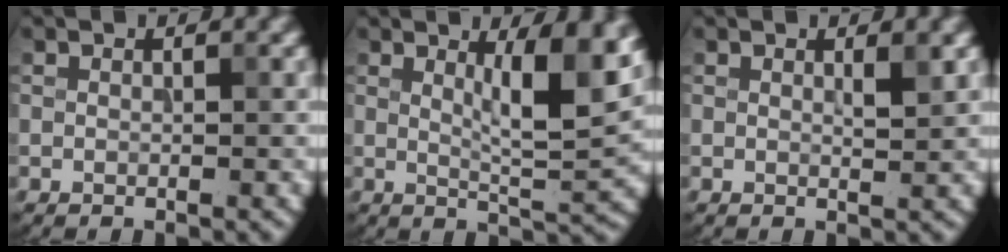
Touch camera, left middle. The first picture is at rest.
{"total": 6.4, "force": [2.2, 1.4, 5.9], "torque": [-0.084, -0.007, 0.038]}
{"total": 1.2, "force": [0.6, 0.2, 1.0], "torque": [-0.014, -0.003, 0.009]}